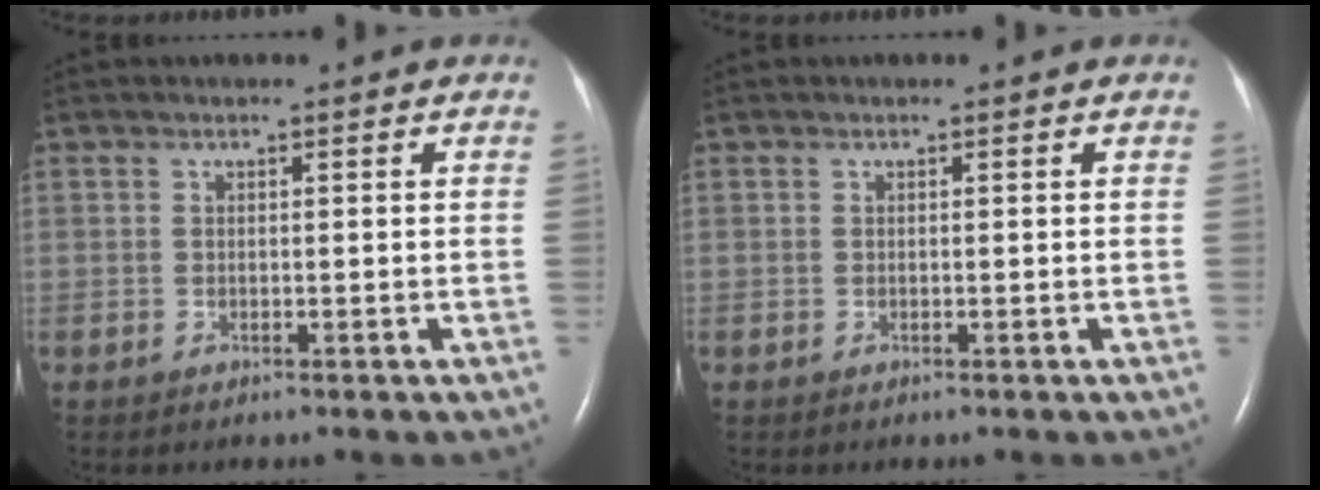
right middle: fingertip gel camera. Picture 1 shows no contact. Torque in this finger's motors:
{"motor_torque": [0.00, 0.00, 0.00, 0.00]}